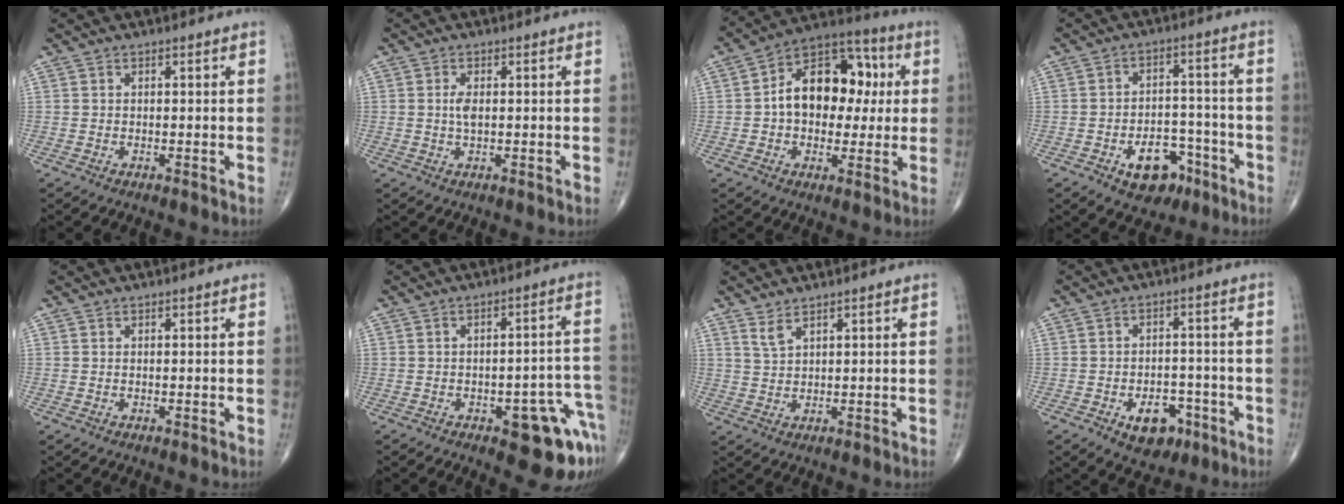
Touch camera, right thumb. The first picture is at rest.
{"total": 2.4, "force": [0.2, 1.1, 2.2], "torque": [-0.044, -0.001, 0.003]}
{"total": 15.0, "force": [1.1, 9.8, 11.4], "torque": [-0.135, 0.037, 0.007]}
{"total": 9.8, "force": [-5.0, 6.3, 5.6], "torque": [-0.046, 0.042, -0.068]}
{"total": 0.0}
{"total": 12.0, "force": [-5.5, 4.6, 9.6], "torque": [-0.078, 0.039, -0.061]}
{"total": 2.5, "force": [1.9, 0.5, 1.5], "torque": [-0.032, -0.012, 0.045]}
{"total": 8.1, "force": [-3.8, 5.2, 4.9], "torque": [-0.039, 0.025, -0.049]}